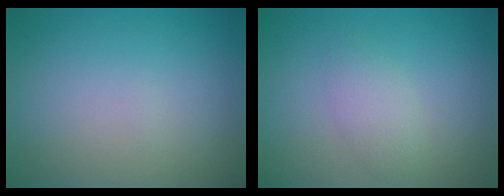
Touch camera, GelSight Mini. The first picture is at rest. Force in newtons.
{"total": 2.0, "press": 2.0, "slide": 0.1}